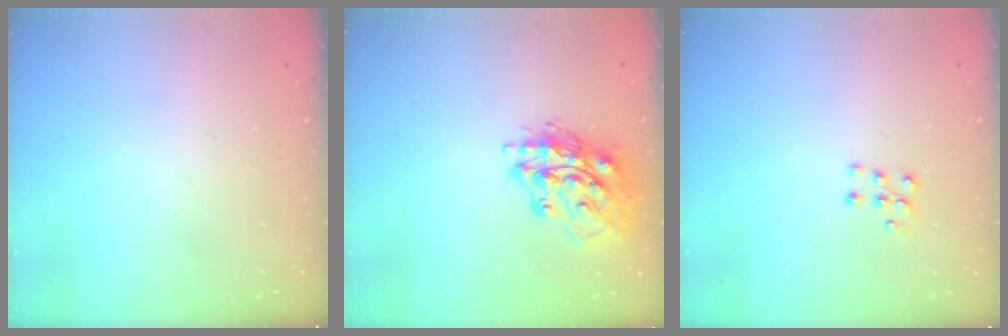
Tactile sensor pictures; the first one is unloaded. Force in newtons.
{"total": 16.9, "press": 16.7, "slide": 2.3}
{"total": 5.6, "press": 5.6, "slide": 0.5}